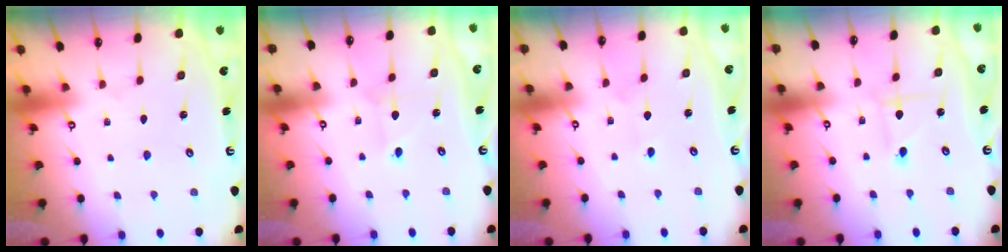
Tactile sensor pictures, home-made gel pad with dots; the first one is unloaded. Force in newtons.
{"total": 4.0, "press": 4.0, "slide": 0.4}
{"total": 1.1, "press": 1.1, "slide": 0.1}
{"total": 1.6, "press": 1.6, "slide": 0.1}